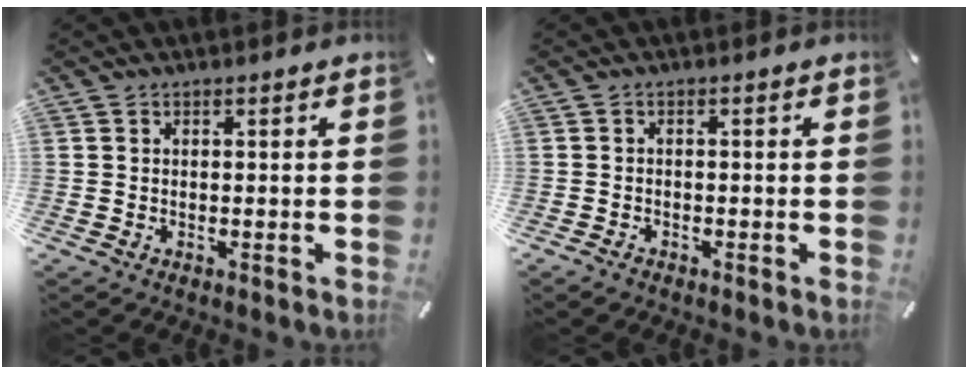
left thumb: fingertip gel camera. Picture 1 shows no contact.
{"total": 1.1, "force": [-0.8, 0.6, 0.3], "torque": [-0.006, 0.001, -0.018]}